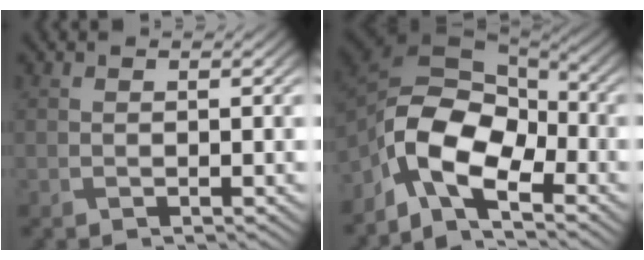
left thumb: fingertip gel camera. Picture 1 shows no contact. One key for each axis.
{"total": 11.9, "fx": -6.1, "fy": 6.2, "fz": 8.1, "tx": -0.171, "ty": -0.015, "tz": -0.128}